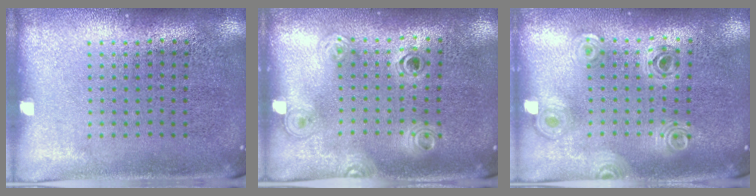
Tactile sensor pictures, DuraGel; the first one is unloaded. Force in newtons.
{"total": 1.2, "press": 1.1, "slide": 0.5}
{"total": 0.8, "press": 0.8, "slide": 0.2}